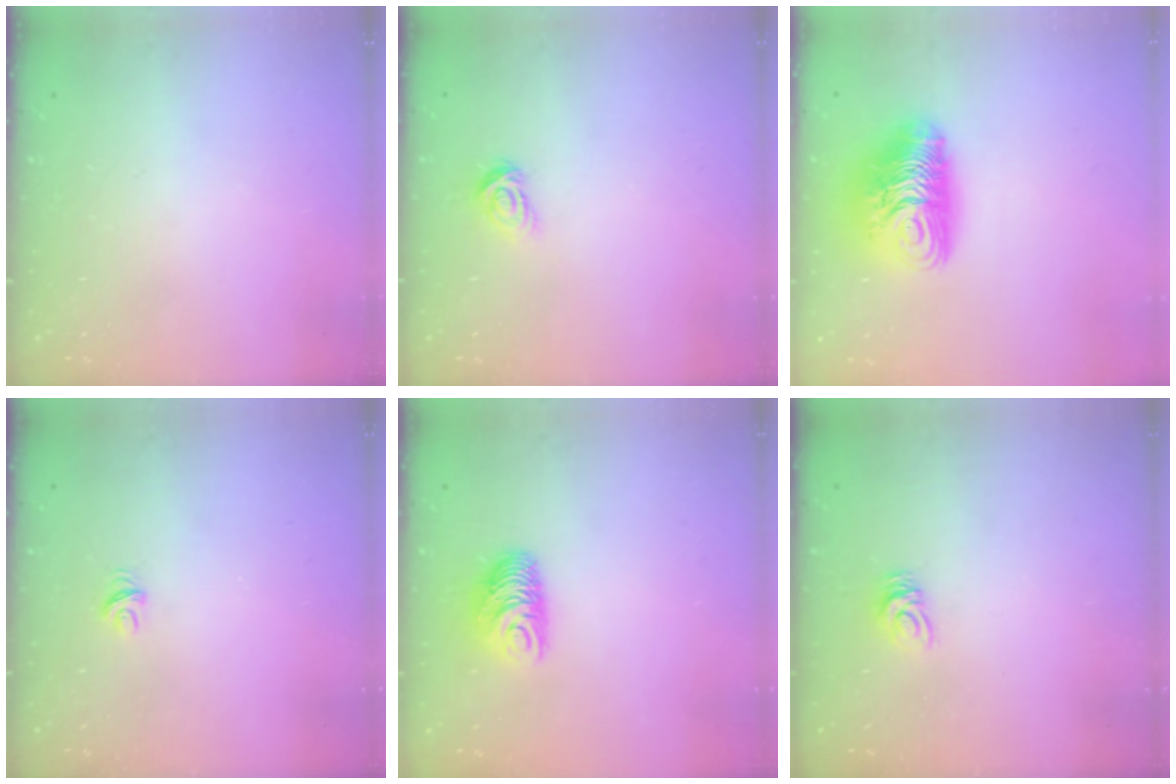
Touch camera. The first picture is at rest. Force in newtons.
{"total": 3.6, "press": 3.6, "slide": 0.4}
{"total": 13.9, "press": 13.9, "slide": 1.2}
{"total": 4.5, "press": 4.4, "slide": 0.5}
{"total": 8.5, "press": 8.5, "slide": 0.3}
{"total": 5.0, "press": 5.0, "slide": 0.3}